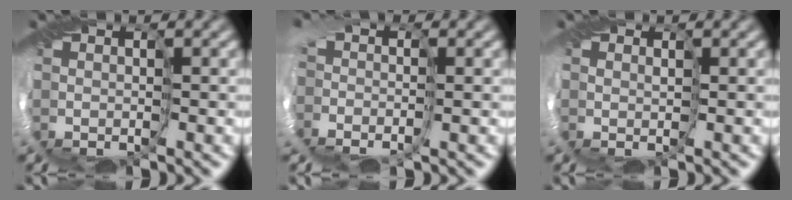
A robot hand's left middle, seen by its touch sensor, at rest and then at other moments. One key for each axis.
{"total": 2.8, "fx": -0.9, "fy": 1.9, "fz": 1.9, "tx": -0.026, "ty": 0.005, "tz": -0.020}
{"total": 0.8, "fx": 0.3, "fy": 0.7, "fz": 0.3, "tx": -0.001, "ty": 0.000, "tz": 0.004}